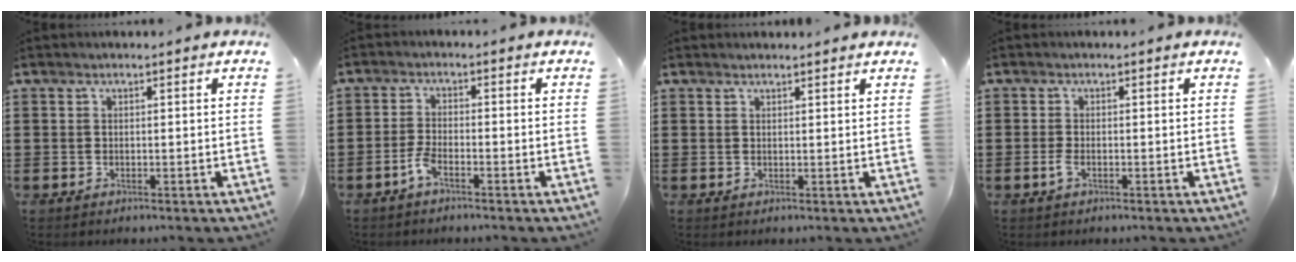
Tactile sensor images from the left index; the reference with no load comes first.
{"total": 2.9, "force": [-1.7, 0.5, 2.3], "torque": [-0.062, -0.003, -0.037]}
{"total": 1.1, "force": [1.1, 0.0, 0.2], "torque": [-0.006, -0.002, 0.021]}
{"total": 1.6, "force": [-0.6, 0.5, 1.4], "torque": [-0.041, -0.007, -0.014]}